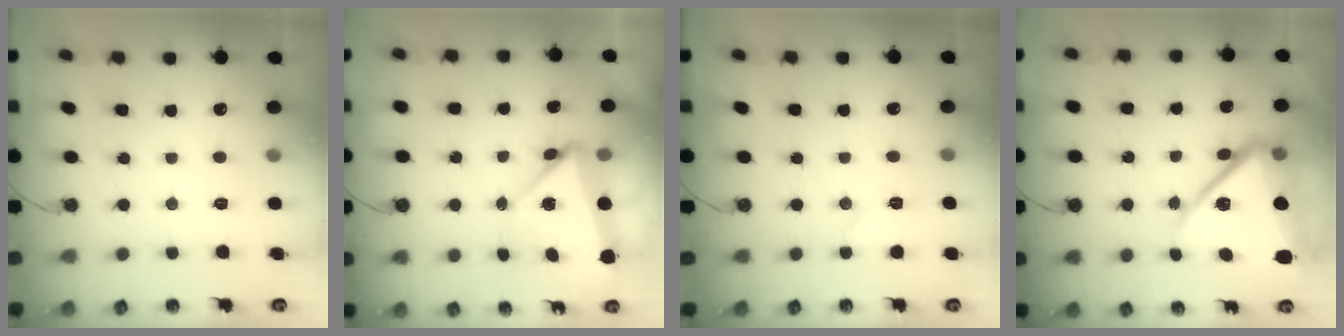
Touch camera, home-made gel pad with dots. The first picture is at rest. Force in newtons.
{"total": 5.6, "press": 5.4, "slide": 1.1}
{"total": 6.0, "press": 5.8, "slide": 1.4}
{"total": 16.7, "press": 15.4, "slide": 6.6}